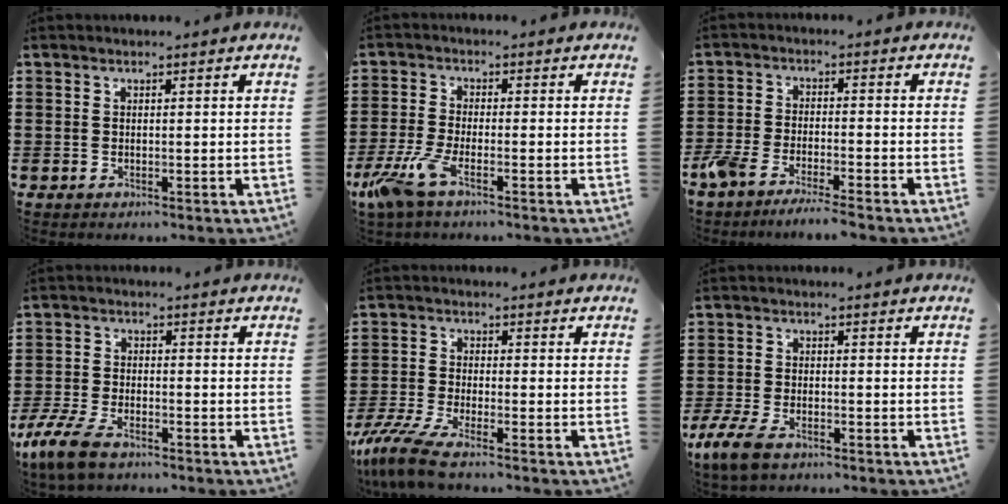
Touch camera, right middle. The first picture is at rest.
{"total": 5.9, "force": [-3.4, 1.5, 4.6], "torque": [-0.122, -0.018, -0.069]}
{"total": 4.8, "force": [-4.4, 0.4, 1.9], "torque": [-0.060, -0.011, -0.092]}
{"total": 7.1, "force": [-5.3, 2.4, 4.0], "torque": [-0.104, -0.002, -0.107]}
{"total": 6.5, "force": [-5.1, 0.9, 3.9], "torque": [-0.103, -0.020, -0.104]}
{"total": 5.1, "force": [-3.5, 2.0, 3.0], "torque": [-0.085, -0.006, -0.075]}